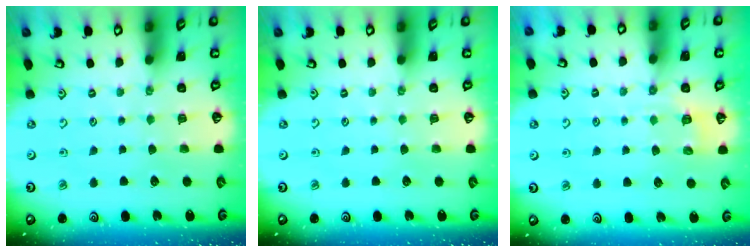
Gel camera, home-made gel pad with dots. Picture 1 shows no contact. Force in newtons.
{"total": 0.0}
{"total": 4.8, "press": 4.5, "slide": 1.7}